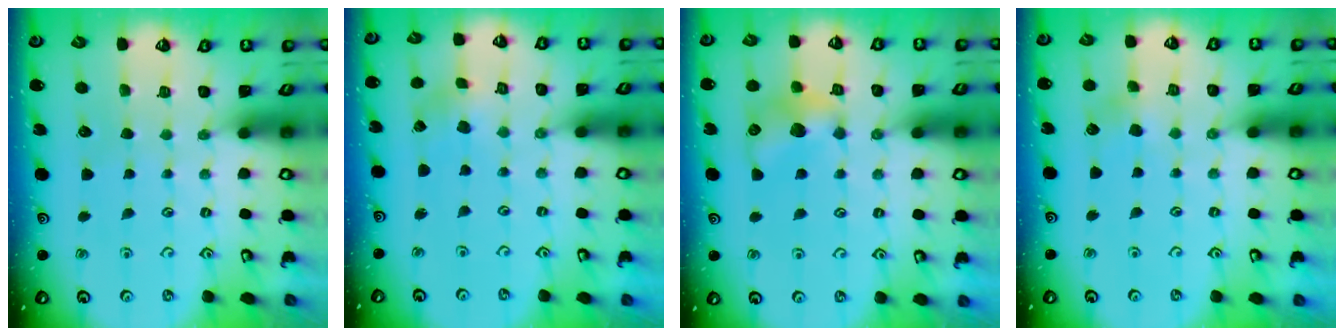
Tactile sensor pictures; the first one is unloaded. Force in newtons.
{"total": 1.0, "press": 1.0, "slide": 0.0}
{"total": 9.8, "press": 9.8, "slide": 0.7}
{"total": 3.4, "press": 3.4, "slide": 0.3}